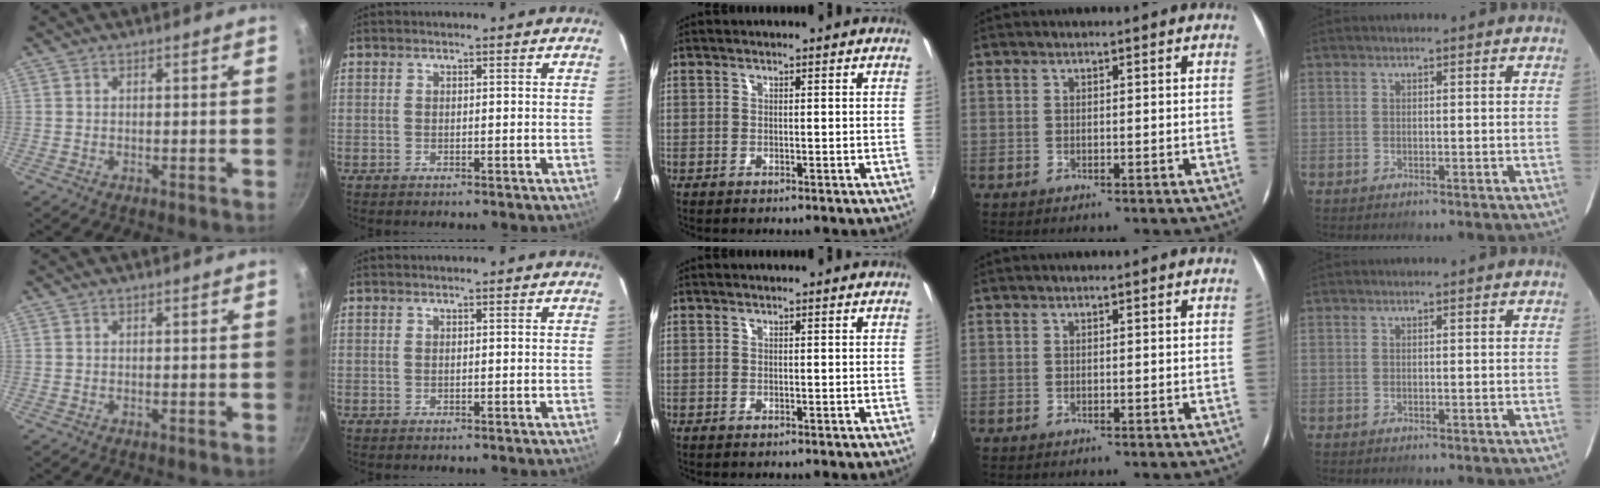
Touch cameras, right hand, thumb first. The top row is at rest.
{}